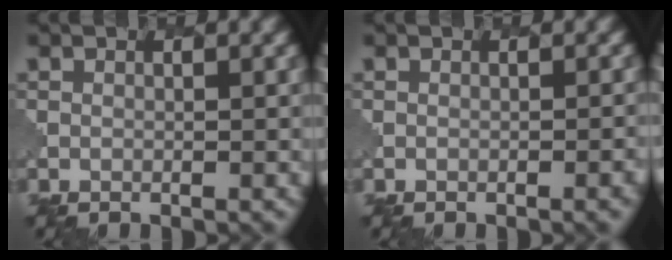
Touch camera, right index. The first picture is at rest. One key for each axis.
{"total": 1.8, "fx": -0.7, "fy": 0.7, "fz": 1.6, "tx": -0.002, "ty": 0.005, "tz": -0.007}